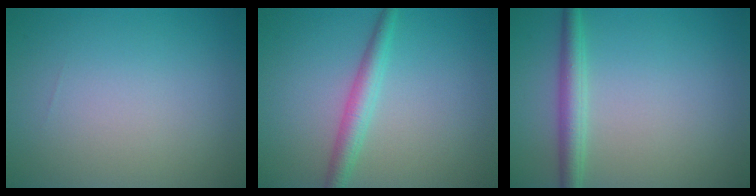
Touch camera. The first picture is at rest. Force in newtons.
{"total": 2.7, "press": 2.6, "slide": 0.1}
{"total": 2.7, "press": 2.7, "slide": 0.1}